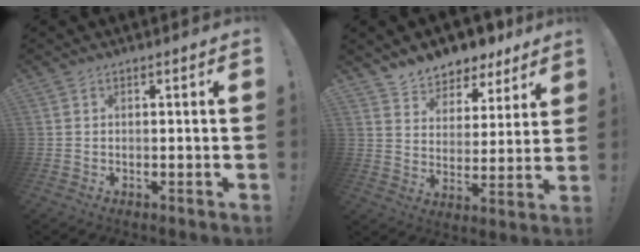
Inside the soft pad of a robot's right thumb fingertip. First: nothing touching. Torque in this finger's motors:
{"motor_torque": [0.00, 0.21, 0.28, 0.22, 0.00]}